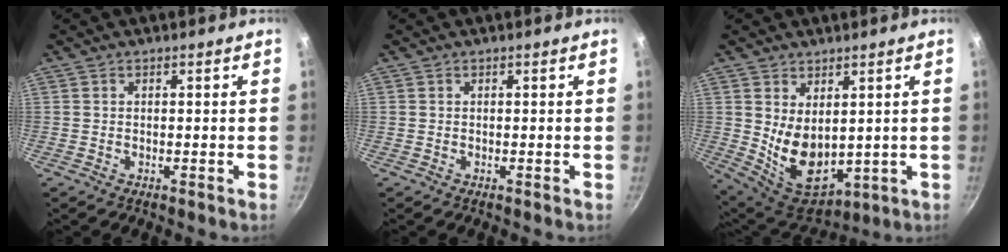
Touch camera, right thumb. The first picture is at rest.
{"total": 0.0}
{"total": 11.7, "force": [1.4, 7.5, 8.9], "torque": [-0.124, -0.038, 0.055]}